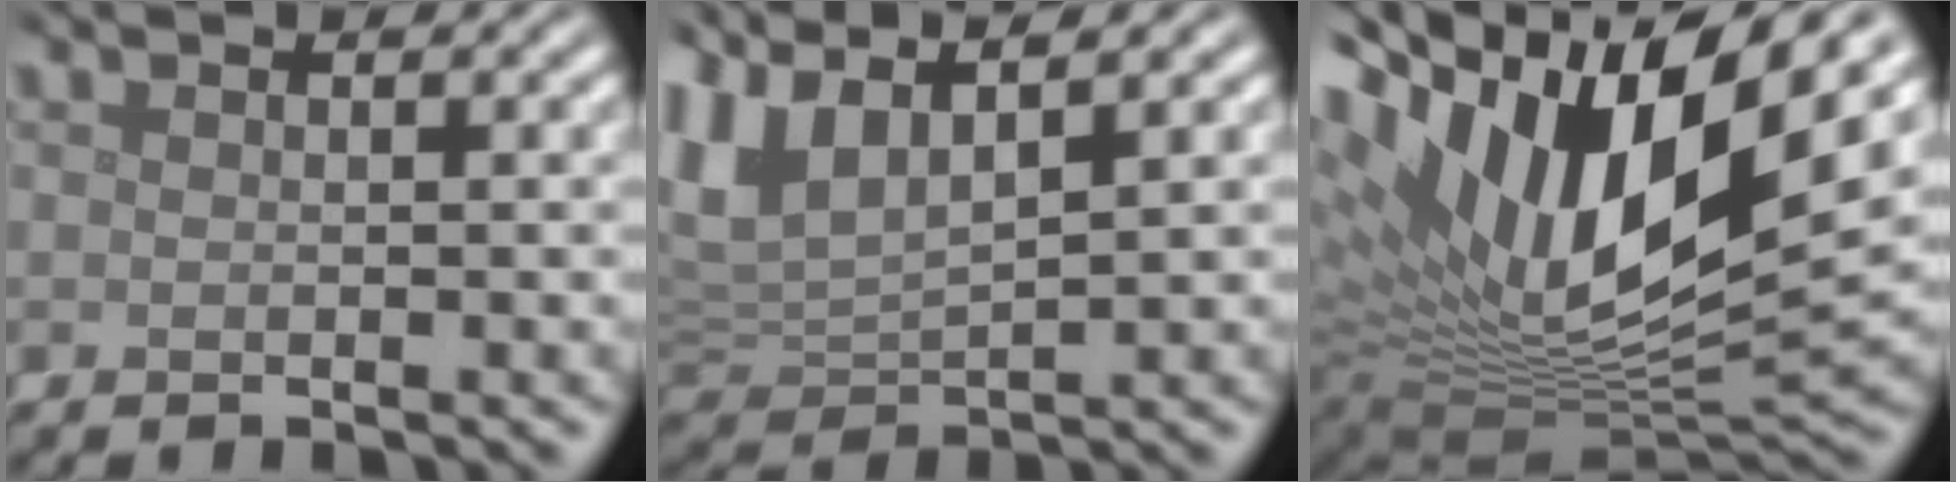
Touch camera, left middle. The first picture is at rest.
{"total": 5.5, "force": [3.5, 1.9, 3.8], "torque": [-0.100, 0.014, 0.069]}
{"total": 17.4, "force": [6.1, 7.5, 14.5], "torque": [-0.275, 0.007, 0.109]}